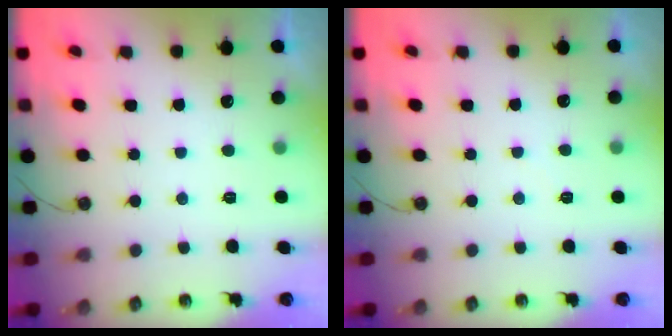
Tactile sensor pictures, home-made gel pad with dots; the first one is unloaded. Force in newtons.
{"total": 3.3, "press": 3.2, "slide": 0.5}